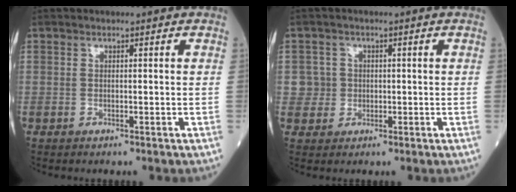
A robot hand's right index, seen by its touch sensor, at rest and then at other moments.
{"total": 2.9, "force": [0.1, 2.9, -0.3], "torque": [0.018, 0.009, 0.003]}